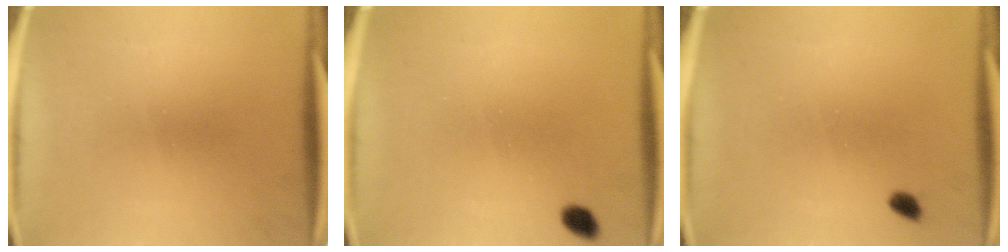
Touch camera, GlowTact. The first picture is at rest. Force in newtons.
{"total": 2.0}
{"total": 1.3}